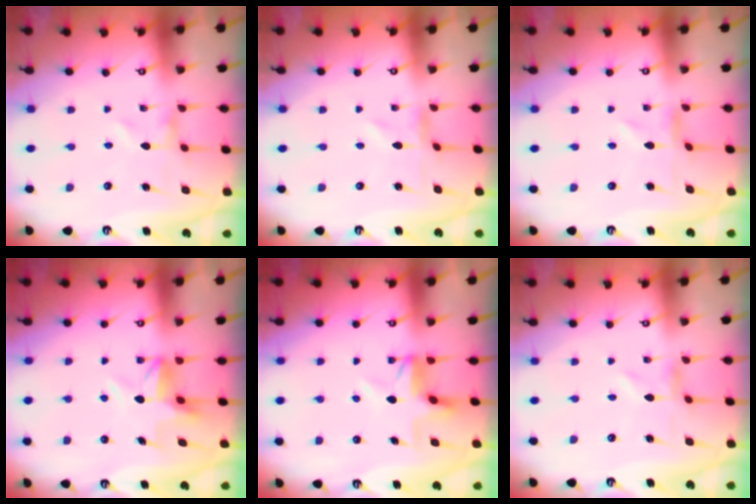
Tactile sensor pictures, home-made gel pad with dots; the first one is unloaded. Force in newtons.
{"total": 0.0}
{"total": 0.0}
{"total": 5.3, "press": 5.3, "slide": 0.2}
{"total": 3.9, "press": 3.9, "slide": 0.4}
{"total": 0.0}